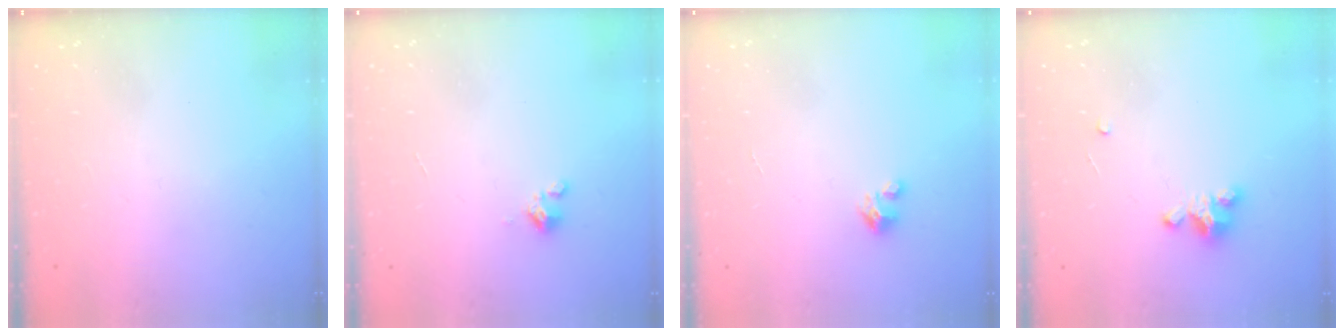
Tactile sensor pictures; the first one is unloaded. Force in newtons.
{"total": 0.9, "press": 0.9, "slide": 0.2}
{"total": 3.6, "press": 3.5, "slide": 0.2}
{"total": 3.4, "press": 3.4, "slide": 0.4}